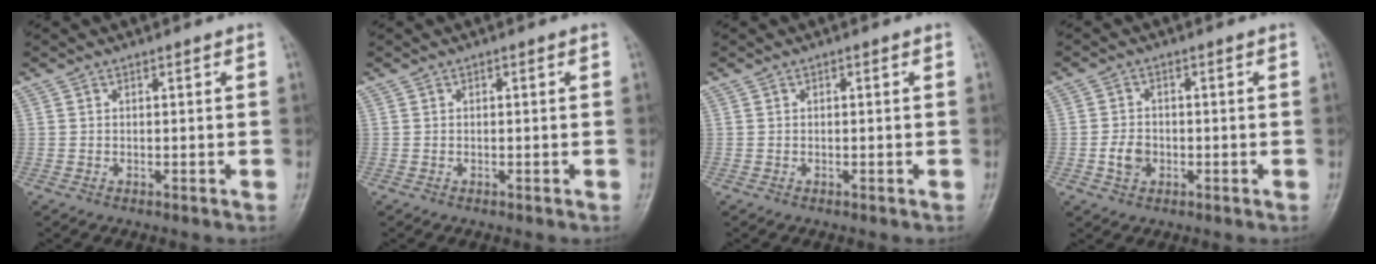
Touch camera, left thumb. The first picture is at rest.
{"total": 0.0}
{"total": 0.0}
{"total": 3.5, "force": [-0.8, 2.8, 2.0], "torque": [-0.030, 0.007, -0.015]}